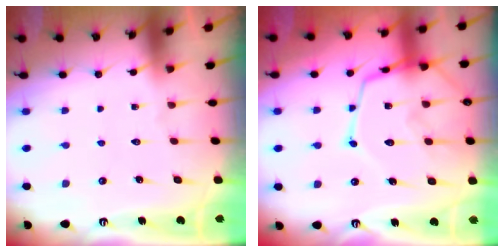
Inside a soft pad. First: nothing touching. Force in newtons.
{"total": 17.2, "press": 17.1, "slide": 1.5}